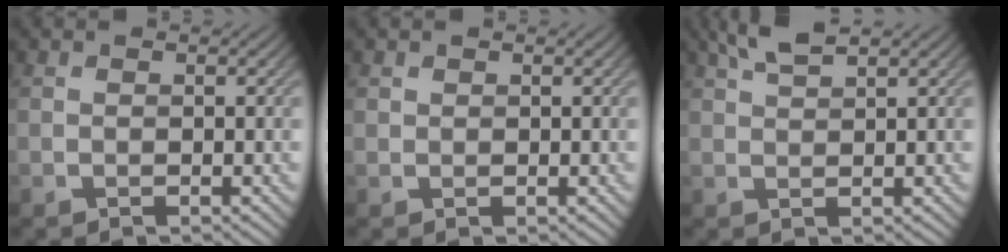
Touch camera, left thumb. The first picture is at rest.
{"total": 0.7, "force": [0.5, 0.5, 0.0], "torque": [-0.001, -0.002, 0.010]}
{"total": 3.0, "force": [2.1, 0.5, 2.1], "torque": [-0.047, 0.012, 0.048]}